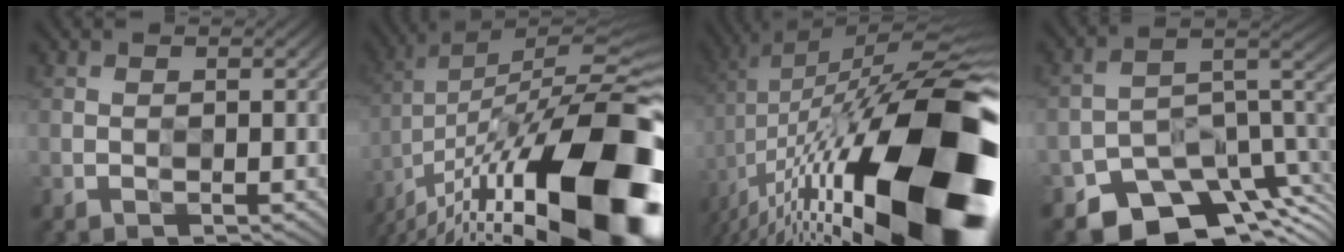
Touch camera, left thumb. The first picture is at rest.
{"total": 20.4, "force": [-11.6, 7.3, 15.2], "torque": [-0.219, 0.016, -0.182]}
{"total": 20.8, "force": [-6.0, 7.1, 18.7], "torque": [-0.303, 0.015, -0.111]}
{"total": 11.9, "force": [-9.6, 5.8, 4.0], "torque": [-0.050, -0.012, -0.155]}